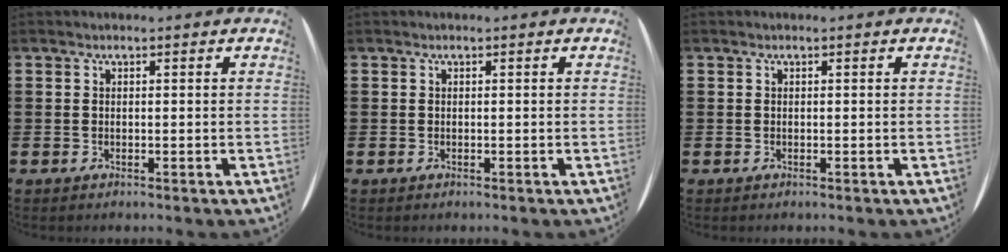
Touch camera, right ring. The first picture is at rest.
{"total": 0.0}
{"total": 0.0}